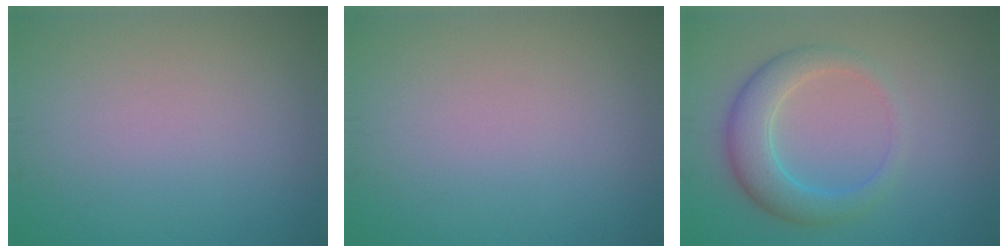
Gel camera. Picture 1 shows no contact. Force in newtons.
{"total": 0.0}
{"total": 4.4, "press": 4.4, "slide": 0.1}